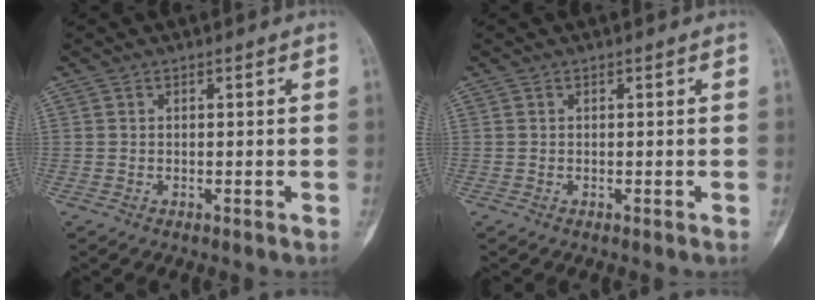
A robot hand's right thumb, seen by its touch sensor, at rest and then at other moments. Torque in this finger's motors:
{"motor_torque": [0.13, 0.03, 0.06, -0.06, 0.02]}